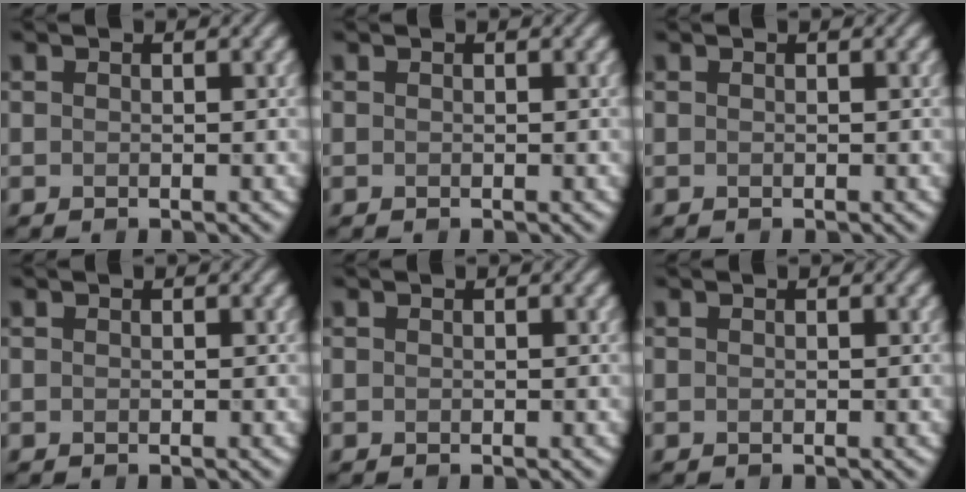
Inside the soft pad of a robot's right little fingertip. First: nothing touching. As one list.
[{"total": 0.0}, {"total": 0.0}, {"total": 0.0}, {"total": 0.0}, {"total": 0.0}]